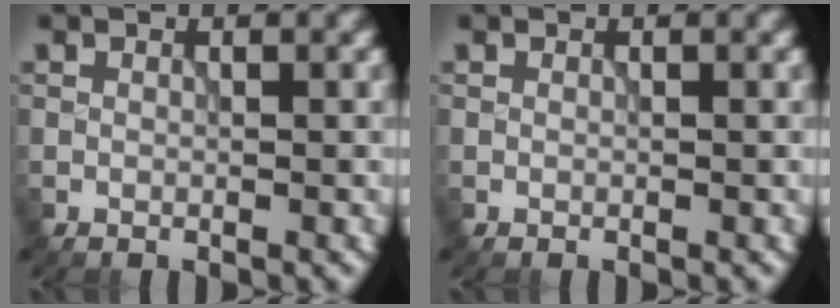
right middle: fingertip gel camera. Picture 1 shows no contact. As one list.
[{"total": 0.0}]